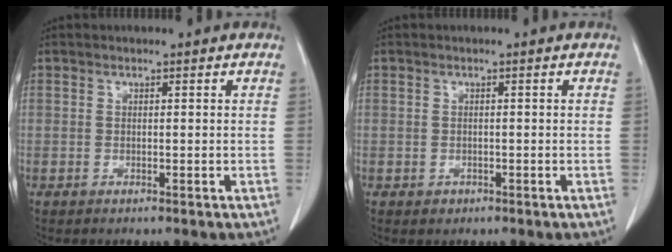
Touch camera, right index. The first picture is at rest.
{"total": 1.0, "force": [-0.5, 0.9, 0.2], "torque": [-0.002, 0.003, -0.004]}